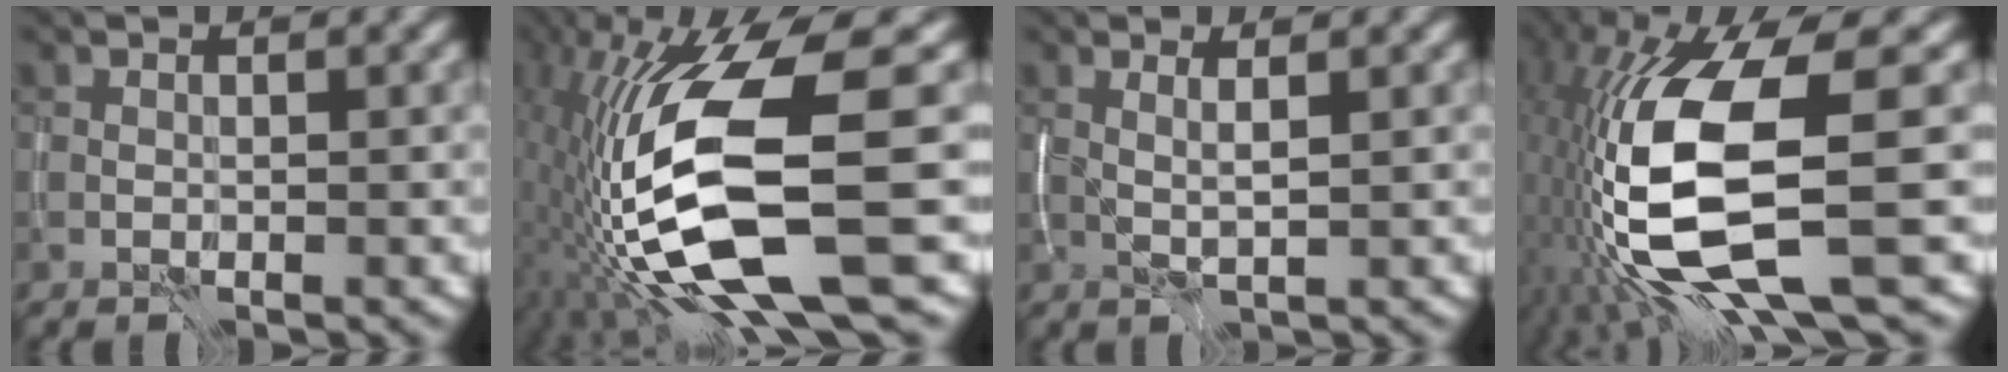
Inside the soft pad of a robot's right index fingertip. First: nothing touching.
{"total": 14.1, "force": [-1.7, 3.4, 13.6], "torque": [-0.267, -0.006, -0.021]}
{"total": 1.9, "force": [0.7, 0.3, 1.8], "torque": [-0.030, -0.004, 0.013]}
{"total": 14.2, "force": [-1.9, 4.8, 13.2], "torque": [-0.273, -0.018, -0.027]}